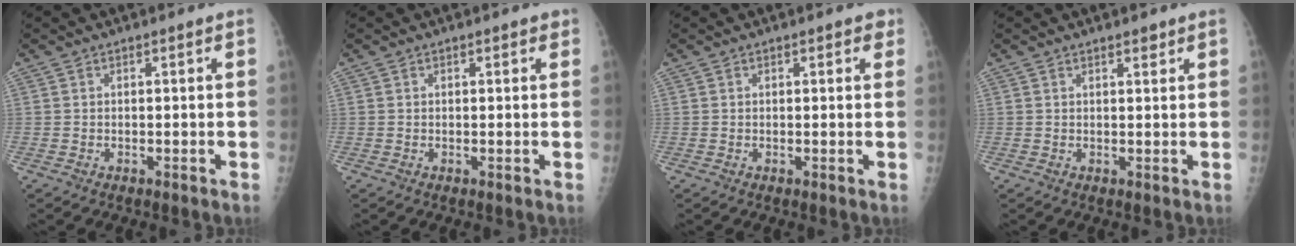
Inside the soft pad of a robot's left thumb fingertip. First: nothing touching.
{"total": 0.8, "force": [0.4, 0.4, 0.4], "torque": [0.000, -0.001, 0.002]}
{"total": 1.5, "force": [0.8, 0.9, 1.0], "torque": [0.003, 0.000, 0.005]}
{"total": 1.4, "force": [1.1, 0.5, 0.8], "torque": [-0.006, -0.007, 0.016]}